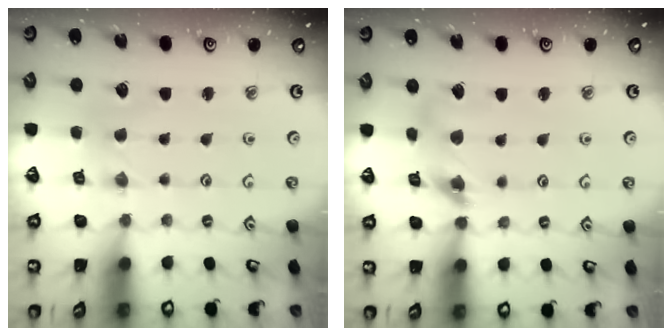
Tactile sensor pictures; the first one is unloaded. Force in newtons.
{"total": 10.2, "press": 10.1, "slide": 1.2}